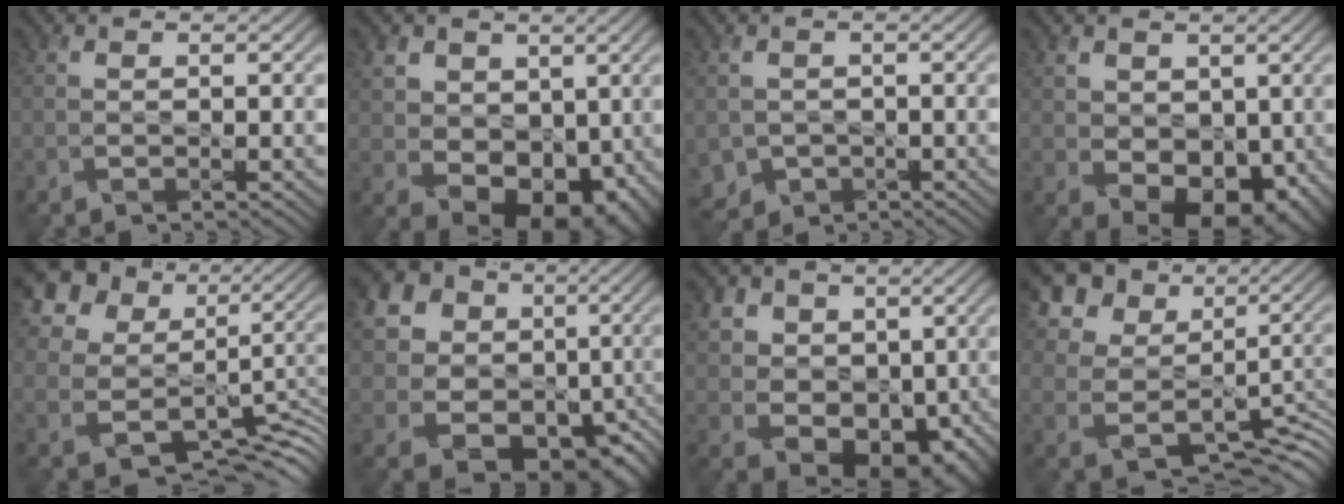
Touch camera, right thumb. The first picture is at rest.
{"total": 11.1, "force": [1.3, 8.6, 6.9], "torque": [-0.120, -0.021, 0.028]}
{"total": 3.7, "force": [-1.3, 3.3, 1.2], "torque": [-0.042, -0.018, -0.027]}
{"total": 8.8, "force": [0.2, 6.5, 5.9], "torque": [-0.104, -0.026, 0.013]}
{"total": 15.7, "force": [4.1, 12.7, 8.2], "torque": [-0.229, 0.004, 0.084]}
{"total": 19.5, "force": [1.0, 17.2, 9.1], "torque": [-0.225, -0.001, 0.029]}
{"total": 11.7, "force": [1.7, 9.5, 6.5], "torque": [-0.127, -0.005, 0.022]}
{"total": 14.4, "force": [5.1, 11.2, 7.6], "torque": [-0.194, 0.000, 0.109]}